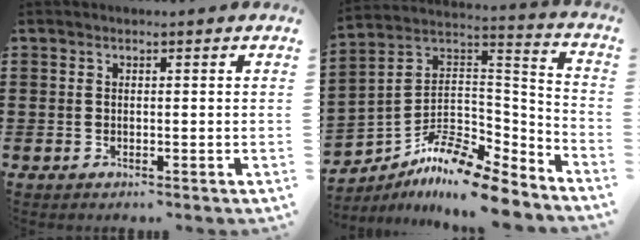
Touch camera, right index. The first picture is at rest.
{"total": 10.8, "force": [-9.3, 2.8, 4.7], "torque": [-0.096, 0.013, -0.184]}